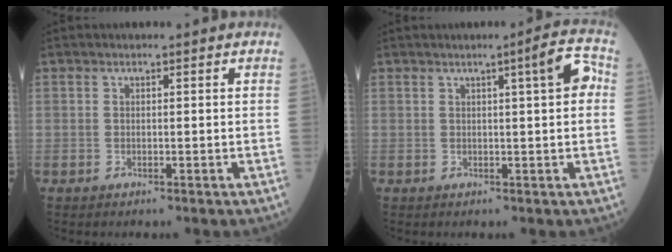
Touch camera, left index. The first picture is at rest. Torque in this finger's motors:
{"motor_torque": [0.44, -0.28, 0.26, 0.05]}